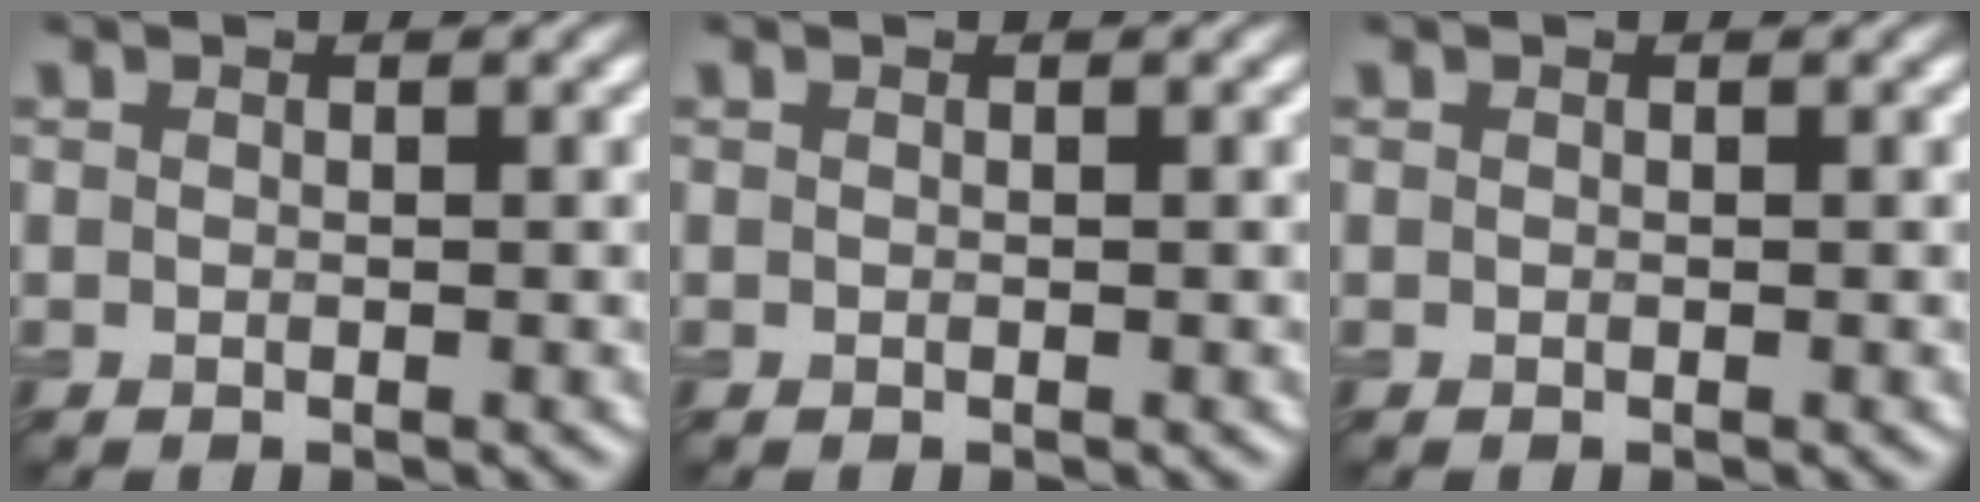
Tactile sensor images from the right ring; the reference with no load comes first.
{"total": 0.0}
{"total": 0.0}